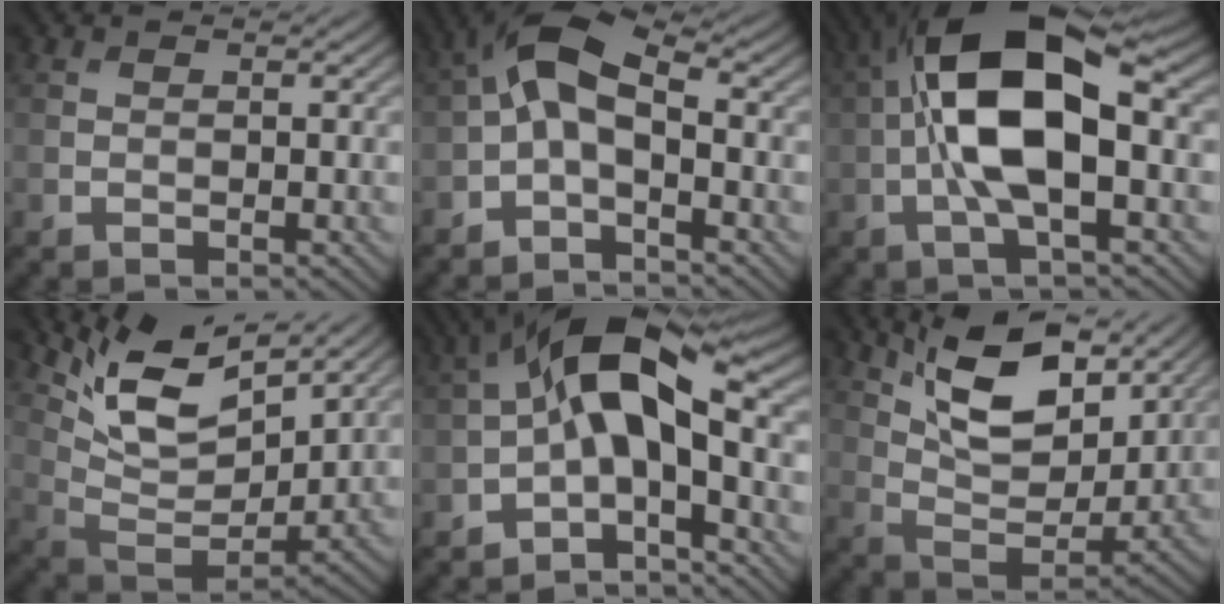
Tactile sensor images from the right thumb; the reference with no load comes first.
{"total": 6.8, "force": [-0.7, 3.2, 5.9], "torque": [-0.120, 0.026, -0.029]}
{"total": 13.8, "force": [-0.2, 5.4, 12.7], "torque": [-0.243, 0.025, -0.013]}
{"total": 12.0, "force": [7.9, 4.6, 7.8], "torque": [-0.177, 0.001, 0.143]}
{"total": 11.2, "force": [-0.6, 4.8, 10.1], "torque": [-0.180, 0.025, -0.027]}
{"total": 14.0, "force": [8.4, 5.9, 9.5], "torque": [-0.185, -0.001, 0.138]}